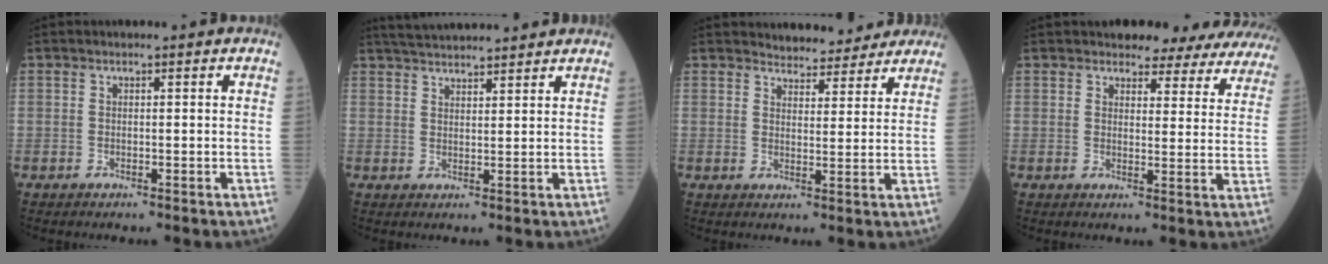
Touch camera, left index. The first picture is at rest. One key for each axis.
{"total": 9.6, "fx": 9.0, "fy": 0.9, "fz": 3.3, "tx": -0.058, "ty": 0.036, "tz": 0.136}
{"total": 8.2, "fx": 7.7, "fy": 2.4, "fz": 1.2, "tx": -0.005, "ty": 0.006, "tz": 0.085}
{"total": 14.4, "fx": 13.5, "fy": 4.2, "fz": 3.0, "tx": -0.005, "ty": -0.036, "tz": 0.126}